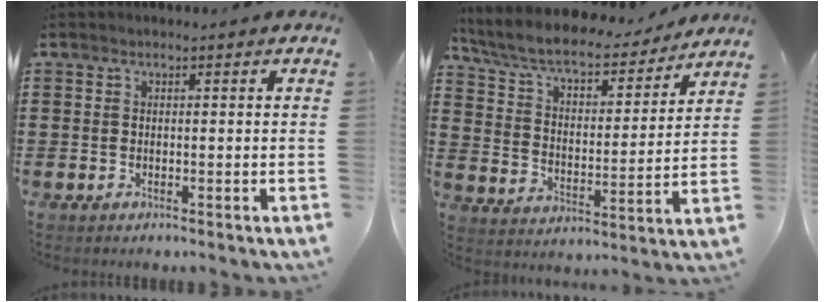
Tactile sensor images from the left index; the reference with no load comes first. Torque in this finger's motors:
{"motor_torque": [1.08, -1.06, 0.26, 0.05]}